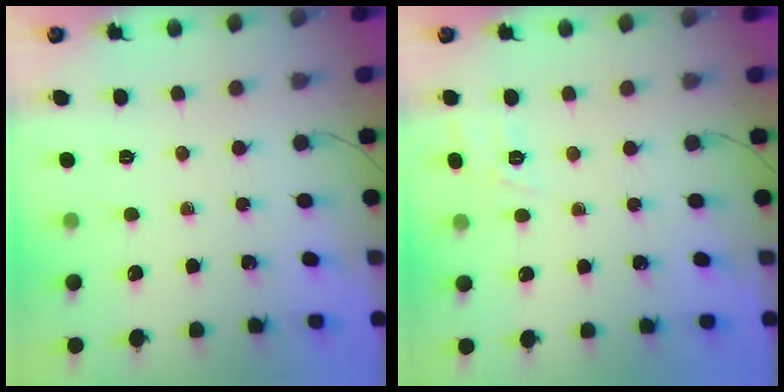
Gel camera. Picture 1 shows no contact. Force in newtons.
{"total": 3.3, "press": 2.8, "slide": 1.8}